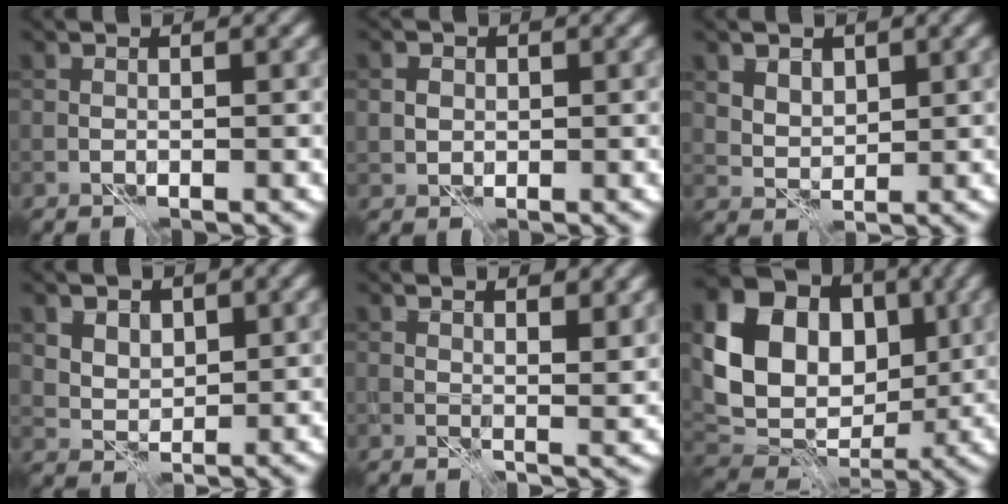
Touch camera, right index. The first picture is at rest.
{"total": 1.4, "force": [0.3, 1.3, 0.4], "torque": [-0.006, -0.001, 0.004]}
{"total": 3.1, "force": [1.8, 2.1, 1.5], "torque": [-0.034, 0.000, 0.038]}
{"total": 3.5, "force": [2.0, 2.4, 1.7], "torque": [-0.042, -0.001, 0.044]}
{"total": 3.3, "force": [2.1, 0.9, 2.4], "torque": [-0.036, 0.000, 0.034]}
{"total": 15.6, "force": [3.7, 12.3, 8.9], "torque": [-0.177, 0.038, 0.061]}